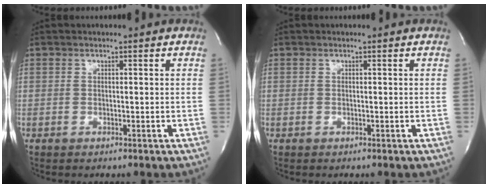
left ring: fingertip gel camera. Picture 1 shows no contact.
{"total": 0.0}